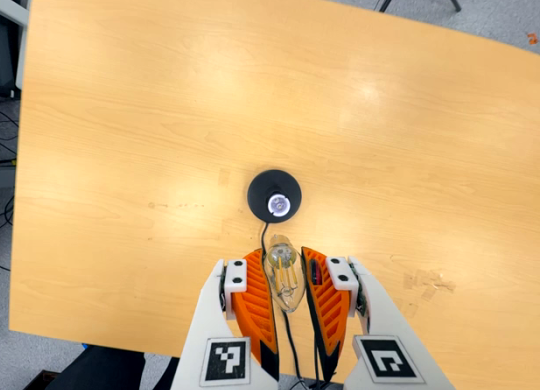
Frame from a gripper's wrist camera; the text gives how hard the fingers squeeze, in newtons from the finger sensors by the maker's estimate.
{"total": 19.0, "left": 22.4, "right": 15.7}